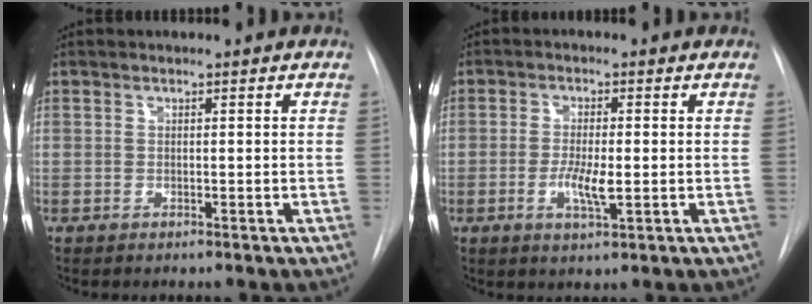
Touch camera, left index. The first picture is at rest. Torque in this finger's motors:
{"motor_torque": [0.79, 0.26, 0.15, 0.04]}